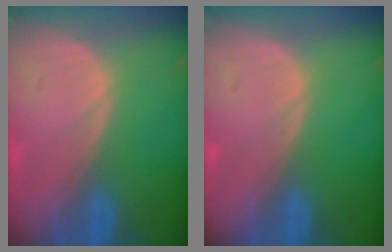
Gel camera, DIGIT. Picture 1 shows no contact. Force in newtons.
{"total": 0.0}